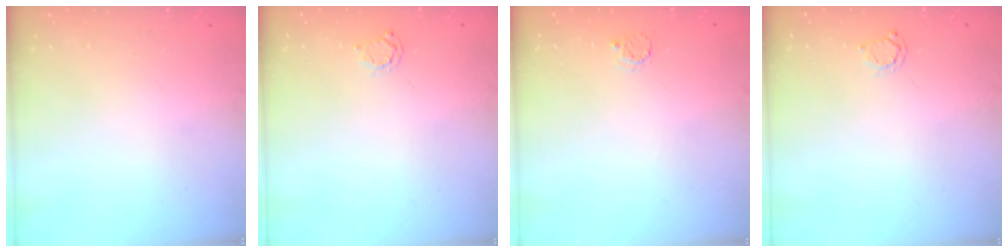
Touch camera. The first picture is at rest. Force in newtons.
{"total": 2.0, "press": 2.0, "slide": 0.3}
{"total": 2.5, "press": 2.5, "slide": 0.3}
{"total": 2.0, "press": 2.0, "slide": 0.3}